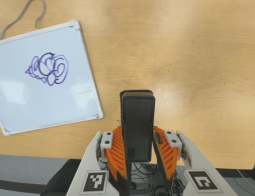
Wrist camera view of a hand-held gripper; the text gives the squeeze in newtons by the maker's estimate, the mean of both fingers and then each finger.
{"total": 5.5, "left": 3.9, "right": 7.2}